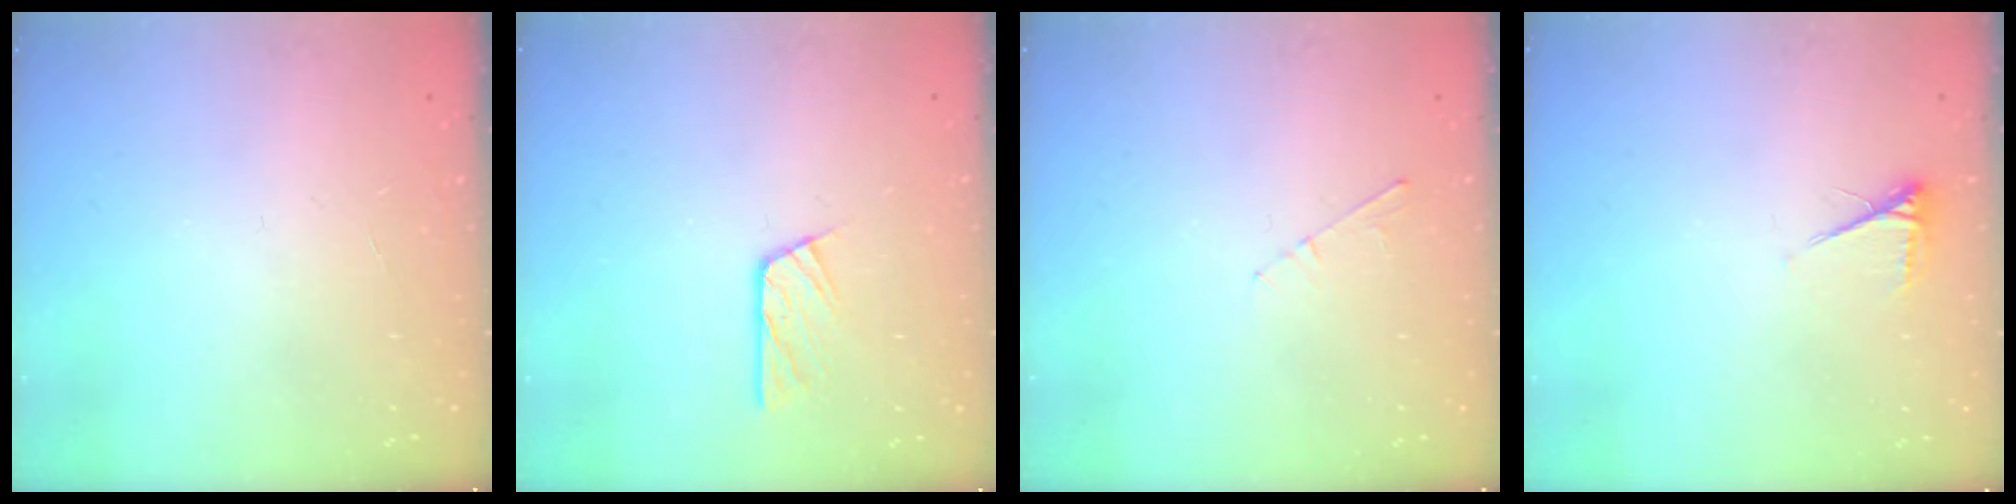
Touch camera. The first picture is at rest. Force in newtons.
{"total": 6.1, "press": 6.1, "slide": 0.7}
{"total": 2.8, "press": 2.8, "slide": 0.4}
{"total": 3.9, "press": 3.9, "slide": 0.6}